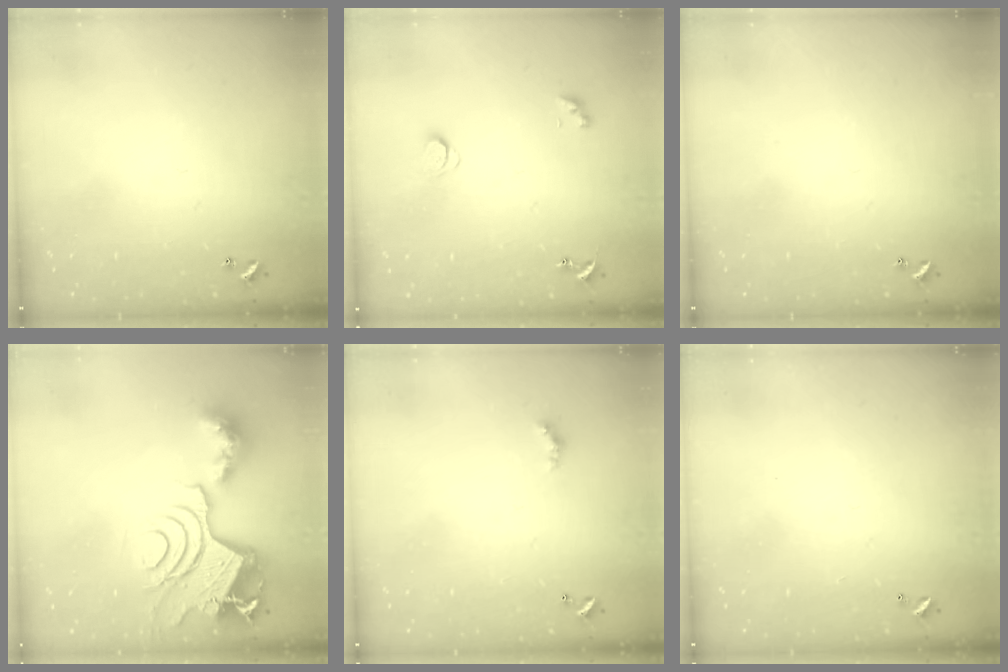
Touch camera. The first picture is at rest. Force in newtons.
{"total": 1.7, "press": 1.7, "slide": 0.3}
{"total": 0.0}
{"total": 14.6, "press": 14.5, "slide": 1.8}
{"total": 1.6, "press": 1.6, "slide": 0.4}
{"total": 2.9, "press": 2.9, "slide": 0.1}